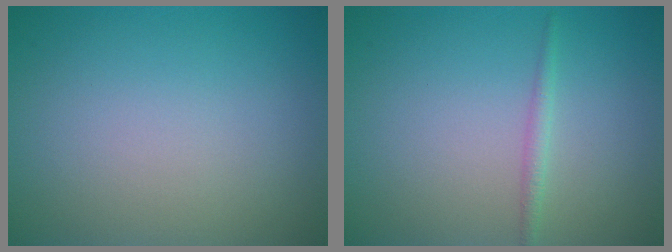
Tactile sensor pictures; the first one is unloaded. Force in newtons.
{"total": 1.1, "press": 1.1, "slide": 0.1}